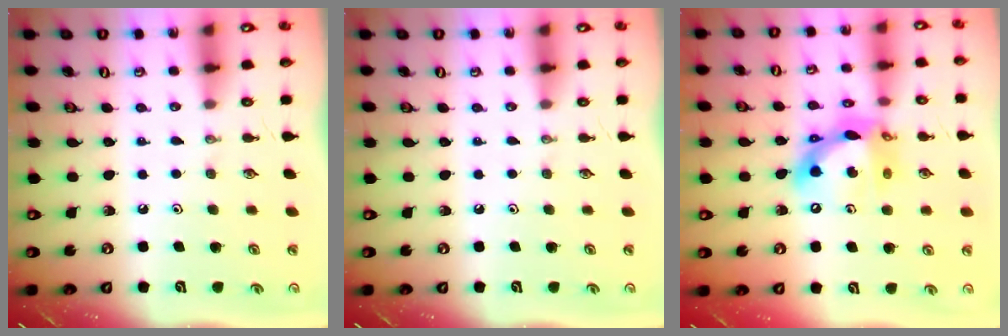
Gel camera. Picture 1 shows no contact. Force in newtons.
{"total": 0.0}
{"total": 13.0, "press": 12.9, "slide": 1.4}